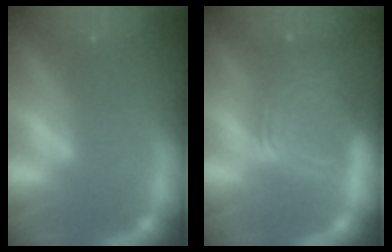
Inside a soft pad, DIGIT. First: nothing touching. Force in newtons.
{"total": 9.1}